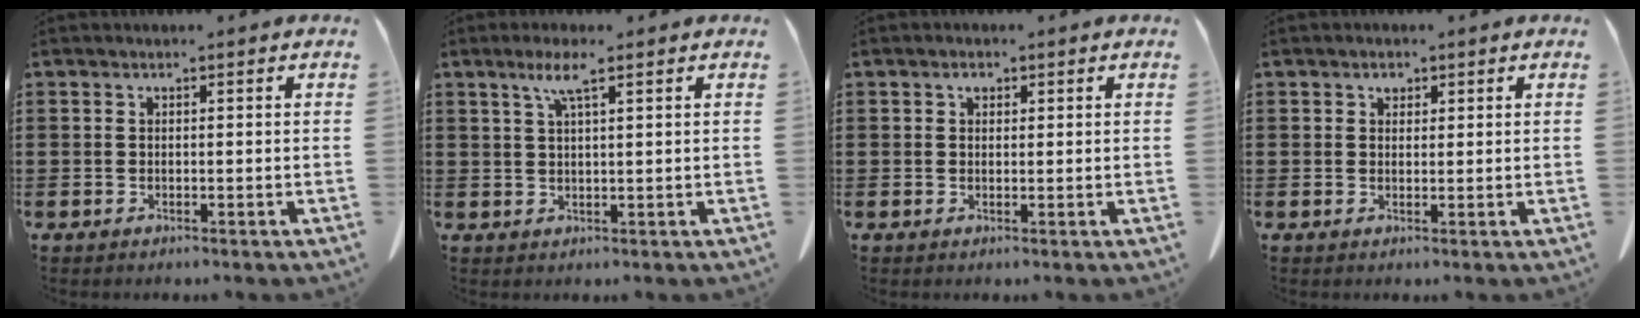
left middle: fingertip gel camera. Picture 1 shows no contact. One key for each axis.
{"total": 3.9, "fx": 2.2, "fy": 0.5, "fz": 3.2, "tx": -0.070, "ty": 0.002, "tz": 0.038}
{"total": 1.2, "fx": 0.6, "fy": 0.8, "fz": 0.8, "tx": -0.010, "ty": 0.001, "tz": 0.010}
{"total": 1.3, "fx": 0.8, "fy": 0.9, "fz": 0.6, "tx": -0.006, "ty": -0.001, "tz": 0.013}